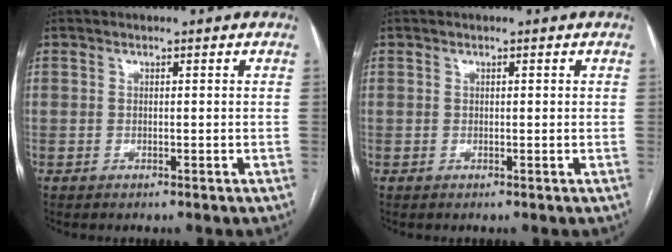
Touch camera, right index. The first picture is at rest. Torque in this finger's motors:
{"motor_torque": [-0.10, 0.06, 0.01, 0.01]}